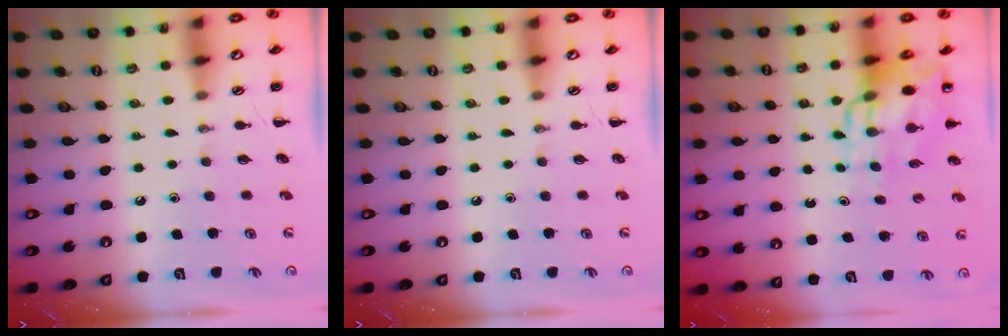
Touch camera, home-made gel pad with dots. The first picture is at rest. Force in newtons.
{"total": 0.0}
{"total": 11.9, "press": 11.4, "slide": 3.3}